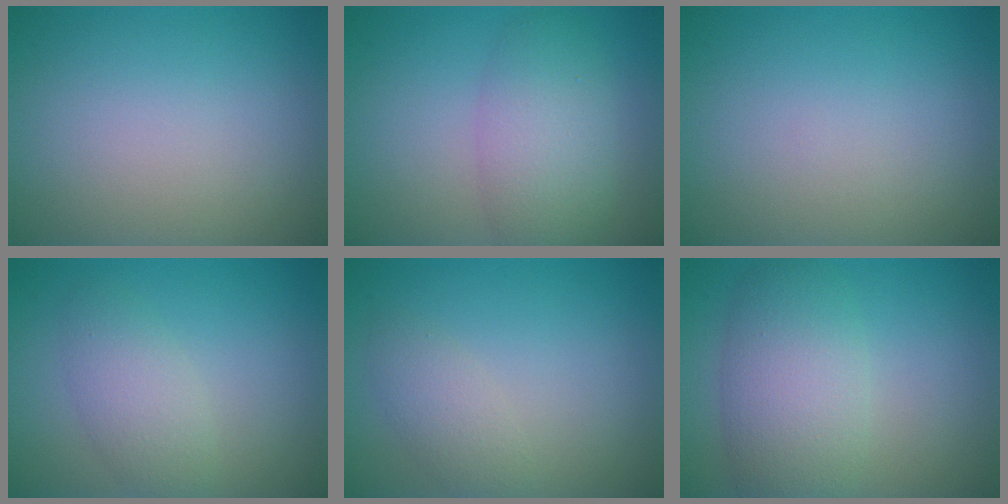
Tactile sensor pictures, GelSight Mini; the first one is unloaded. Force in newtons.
{"total": 4.9, "press": 4.9, "slide": 0.1}
{"total": 0.0}
{"total": 2.9, "press": 2.9, "slide": 0.2}
{"total": 2.0, "press": 2.0, "slide": 0.2}
{"total": 6.1, "press": 6.1, "slide": 0.5}